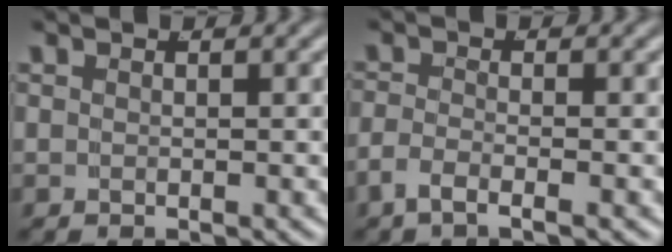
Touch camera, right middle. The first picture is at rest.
{"total": 2.2, "force": [-1.6, 0.2, 1.5], "torque": [-0.034, -0.009, -0.025]}